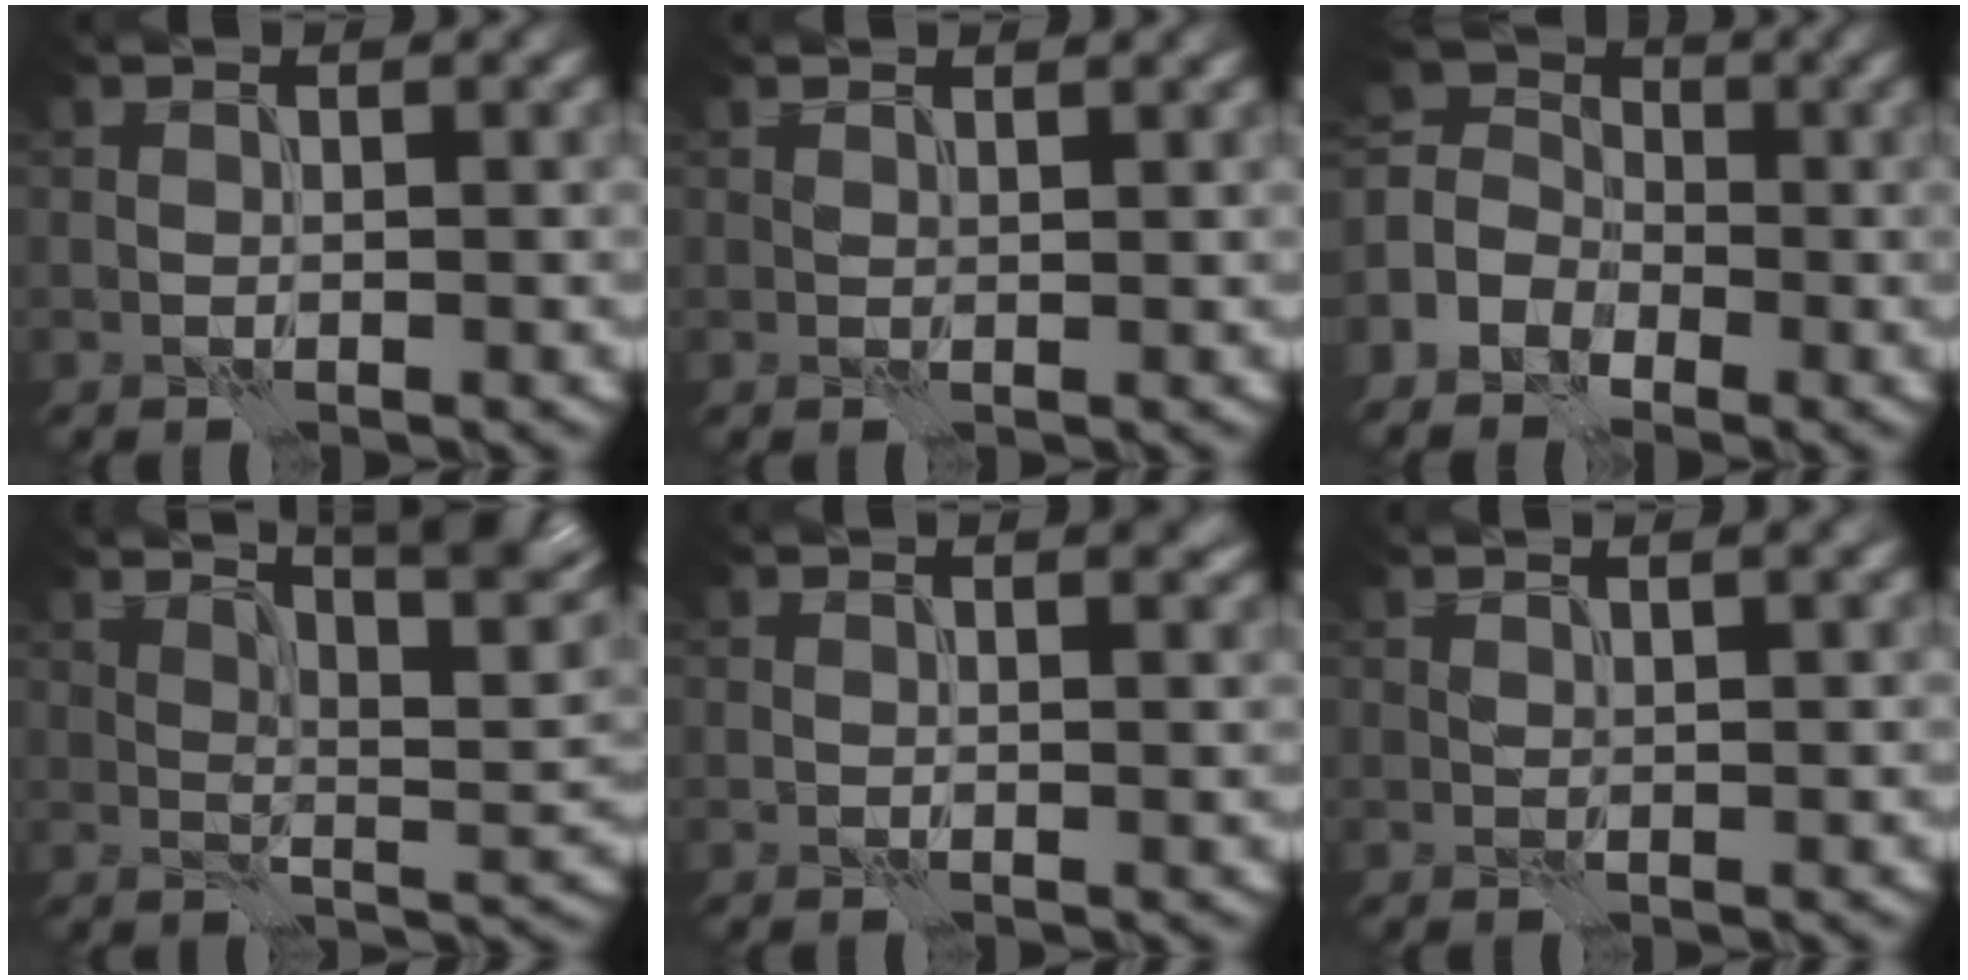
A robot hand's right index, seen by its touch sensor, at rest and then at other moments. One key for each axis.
{"total": 1.2, "fx": 0.9, "fy": 0.5, "fz": 0.7, "tx": -0.004, "ty": 0.002, "tz": 0.007}
{"total": 4.7, "fx": -2.9, "fy": 3.4, "fz": 1.5, "tx": -0.042, "ty": -0.001, "tz": -0.061}
{"total": 10.3, "fx": 6.5, "fy": 2.7, "fz": 7.4, "tx": -0.091, "ty": 0.017, "tz": 0.080}
{"total": 2.9, "fx": 1.9, "fy": 1.3, "fz": 1.8, "tx": -0.008, "ty": 0.012, "tz": 0.010}
{"total": 2.4, "fx": 1.5, "fy": 0.8, "fz": 1.7, "tx": -0.011, "ty": 0.006, "tz": 0.010}